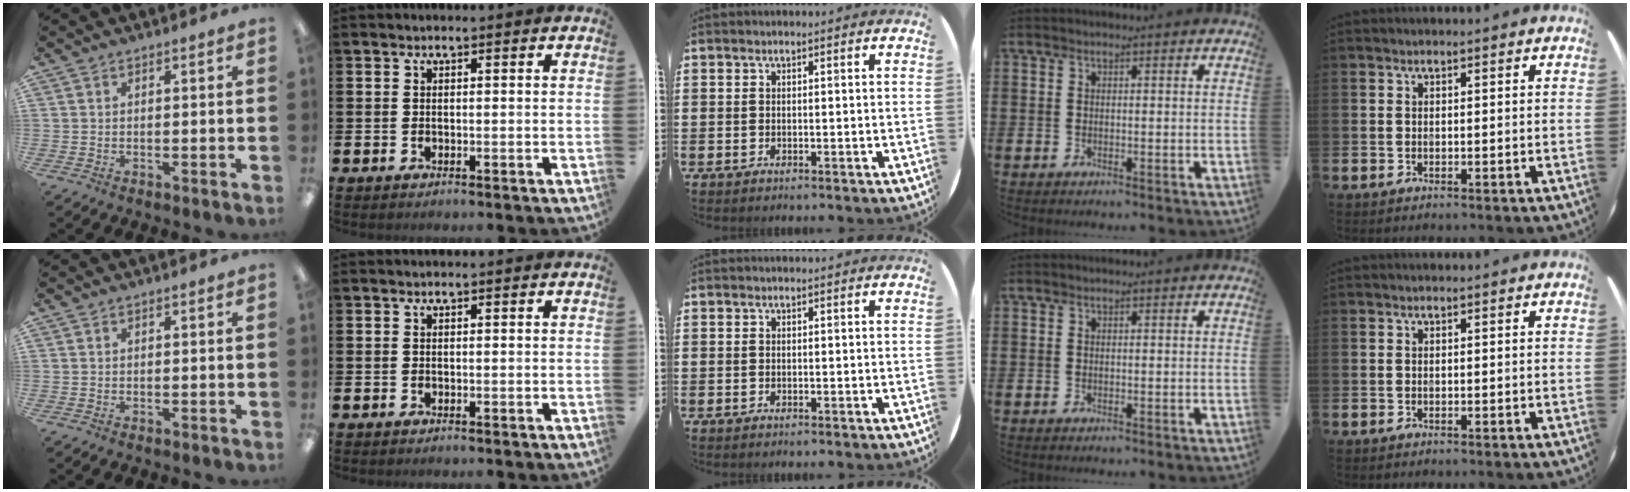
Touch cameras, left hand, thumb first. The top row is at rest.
{}